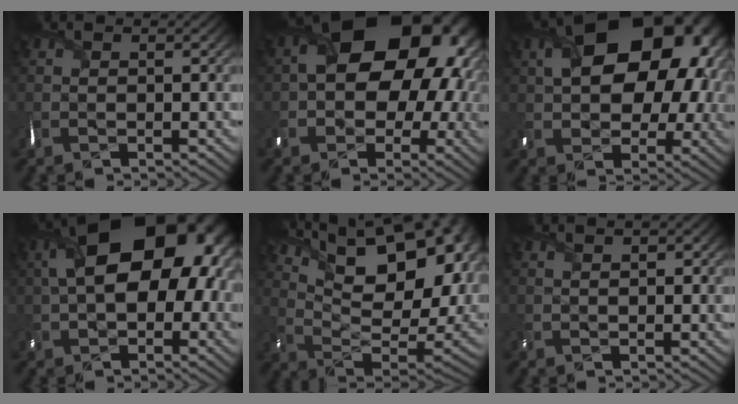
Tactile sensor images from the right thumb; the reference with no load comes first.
{"total": 16.7, "force": [1.6, 11.9, 11.6], "torque": [-0.151, -0.008, 0.027]}
{"total": 17.1, "force": [3.6, 11.4, 12.2], "torque": [-0.168, 0.001, 0.067]}
{"total": 17.6, "force": [3.0, 10.8, 13.7], "torque": [-0.200, 0.015, 0.044]}
{"total": 21.1, "force": [9.9, 10.0, 15.7], "torque": [-0.239, 0.036, 0.176]}
{"total": 2.0, "force": [0.9, 0.8, 1.6], "torque": [-0.030, 0.003, 0.015]}